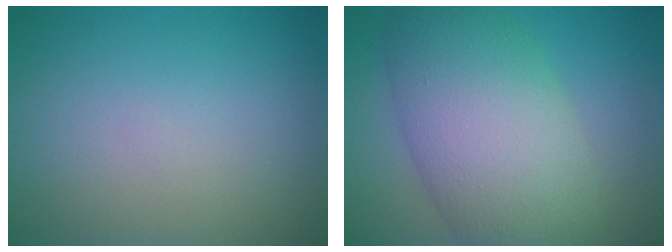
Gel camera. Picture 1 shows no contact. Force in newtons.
{"total": 9.9, "press": 9.9, "slide": 0.5}